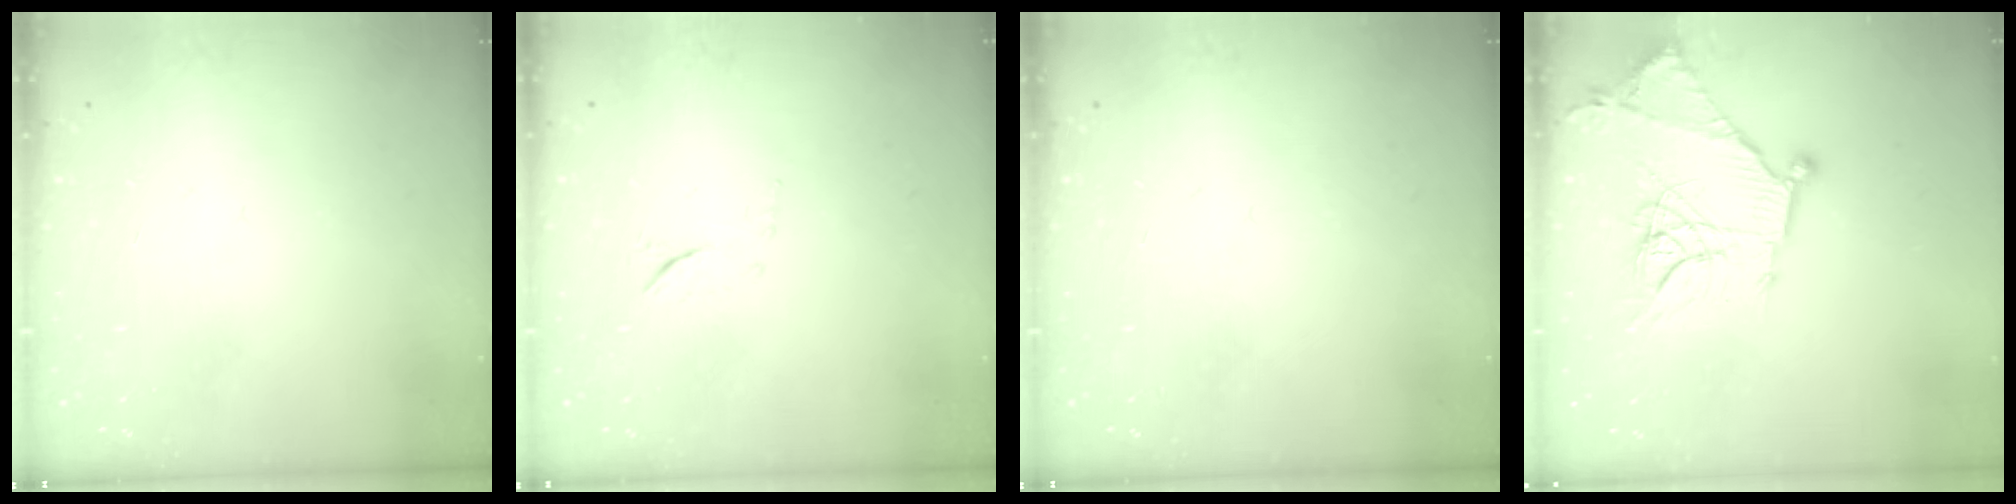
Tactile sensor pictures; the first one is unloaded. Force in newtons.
{"total": 6.1, "press": 5.9, "slide": 1.5}
{"total": 0.0}
{"total": 16.5, "press": 16.4, "slide": 1.1}